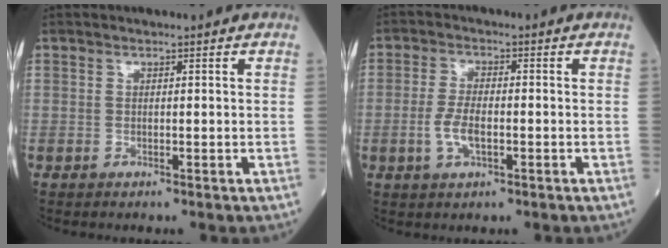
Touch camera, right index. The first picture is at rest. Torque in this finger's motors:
{"motor_torque": [0.65, -0.23, 0.39, 0.04]}